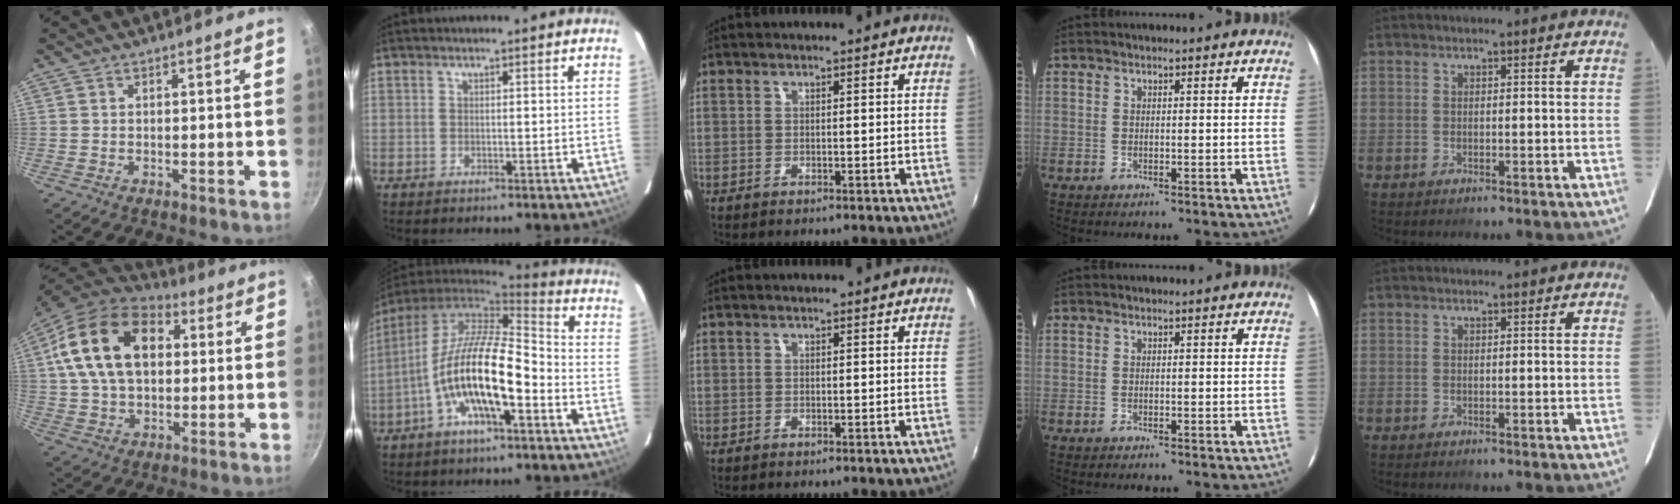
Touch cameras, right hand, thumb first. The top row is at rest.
{"thumb": {"total": 19.8, "force": [4.8, 13.2, 14.0], "torque": [-0.221, 0.014, 0.073]}, "index": {"total": 15.9, "force": [-5.9, 4.6, 14.1], "torque": [-0.263, -0.008, -0.114]}}